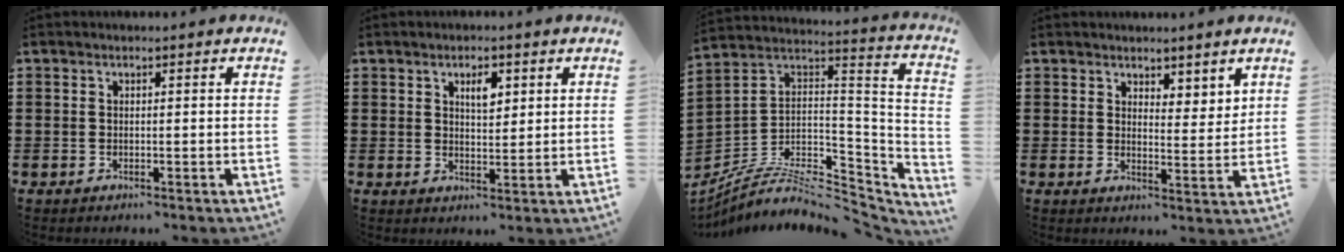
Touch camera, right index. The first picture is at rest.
{"total": 3.3, "force": [1.6, 1.5, 2.4], "torque": [-0.037, 0.001, 0.024]}
{"total": 7.4, "force": [-5.9, 2.2, 3.9], "torque": [-0.075, -0.007, -0.114]}
{"total": 3.3, "force": [3.0, 1.5, -0.1], "torque": [-0.001, -0.004, 0.056]}